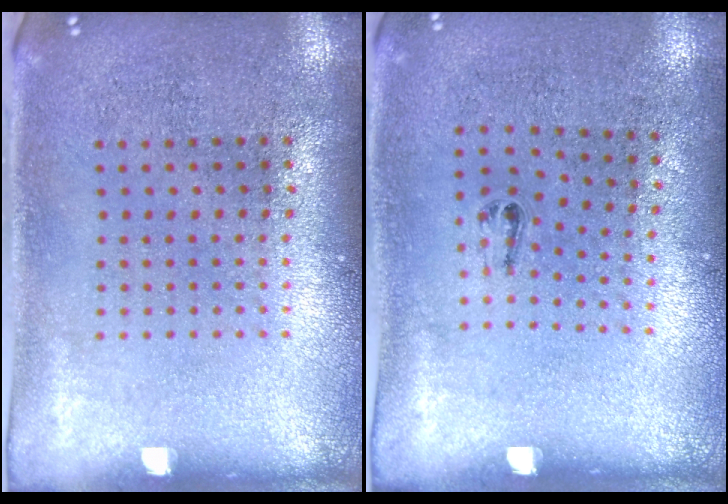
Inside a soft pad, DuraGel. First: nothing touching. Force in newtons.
{"total": 0.6, "press": 0.3, "slide": 0.6}